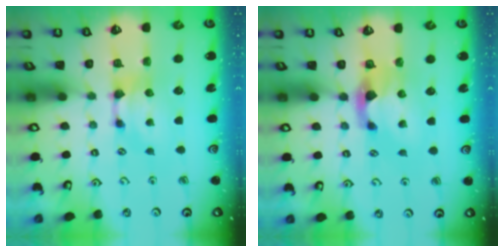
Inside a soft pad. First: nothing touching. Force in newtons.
{"total": 2.3, "press": 1.9, "slide": 1.2}